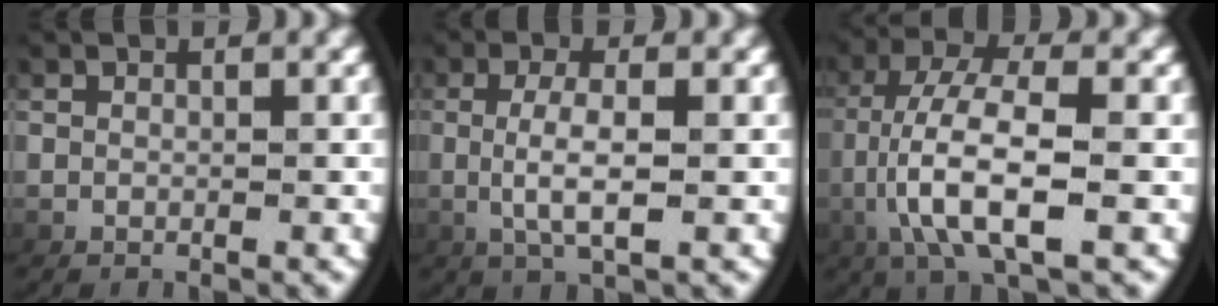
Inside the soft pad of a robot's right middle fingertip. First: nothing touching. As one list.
[{"total": 3.4, "force": [0.0, 0.5, 3.4], "torque": [-0.076, -0.007, 0.008]}, {"total": 6.6, "force": [-0.7, 2.4, 6.2], "torque": [-0.146, -0.018, 0.005]}]